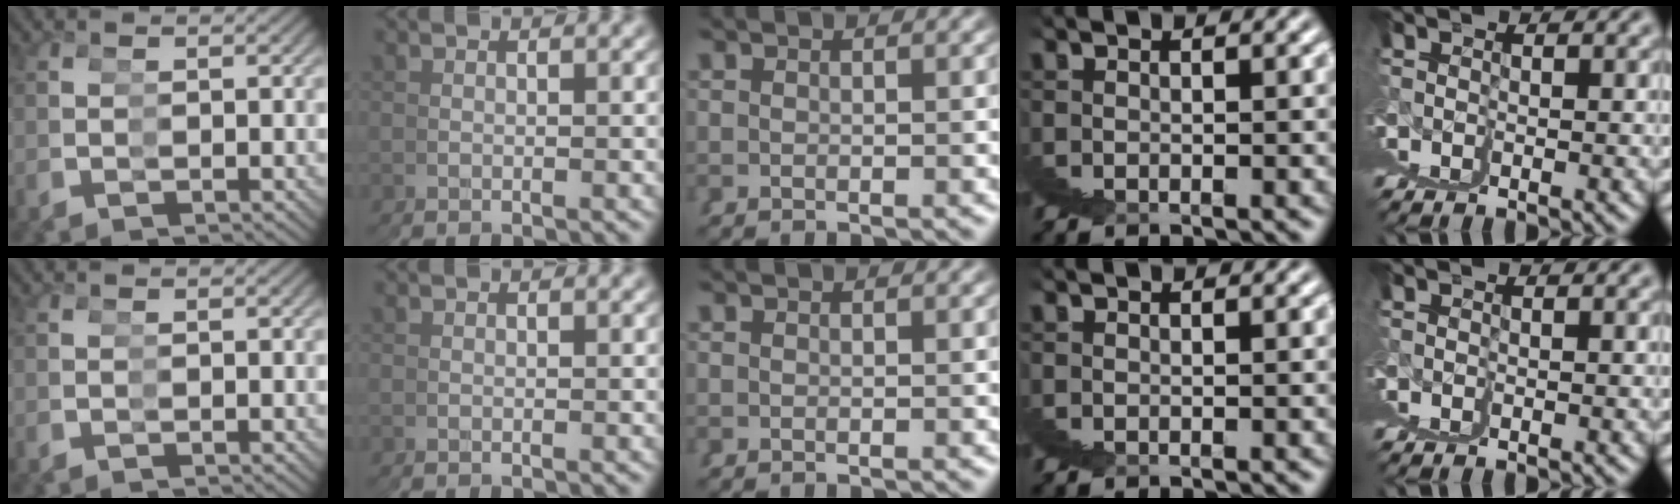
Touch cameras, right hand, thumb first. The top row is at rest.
{}